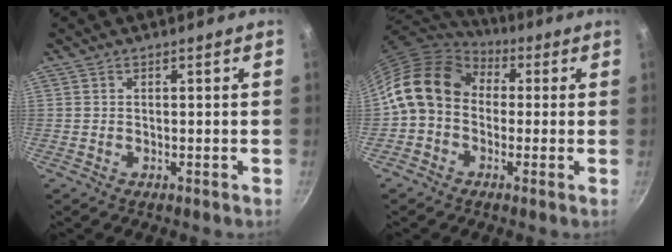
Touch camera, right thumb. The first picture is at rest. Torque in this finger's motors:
{"motor_torque": [1.25, 3.07, 1.02, -1.06, 0.15]}